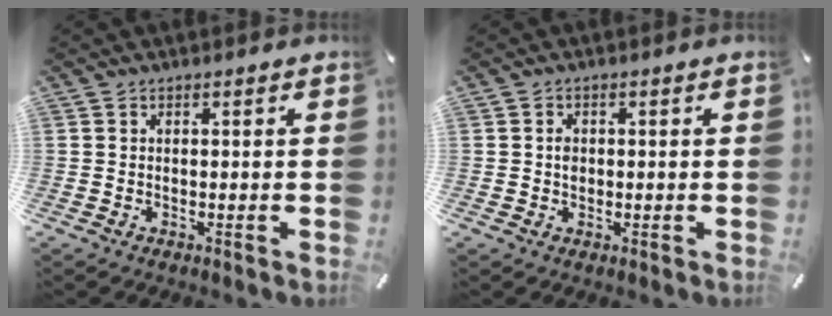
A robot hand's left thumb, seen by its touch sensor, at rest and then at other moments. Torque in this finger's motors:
{"motor_torque": [-0.07, -0.09, 0.10, -0.13, 0.11]}